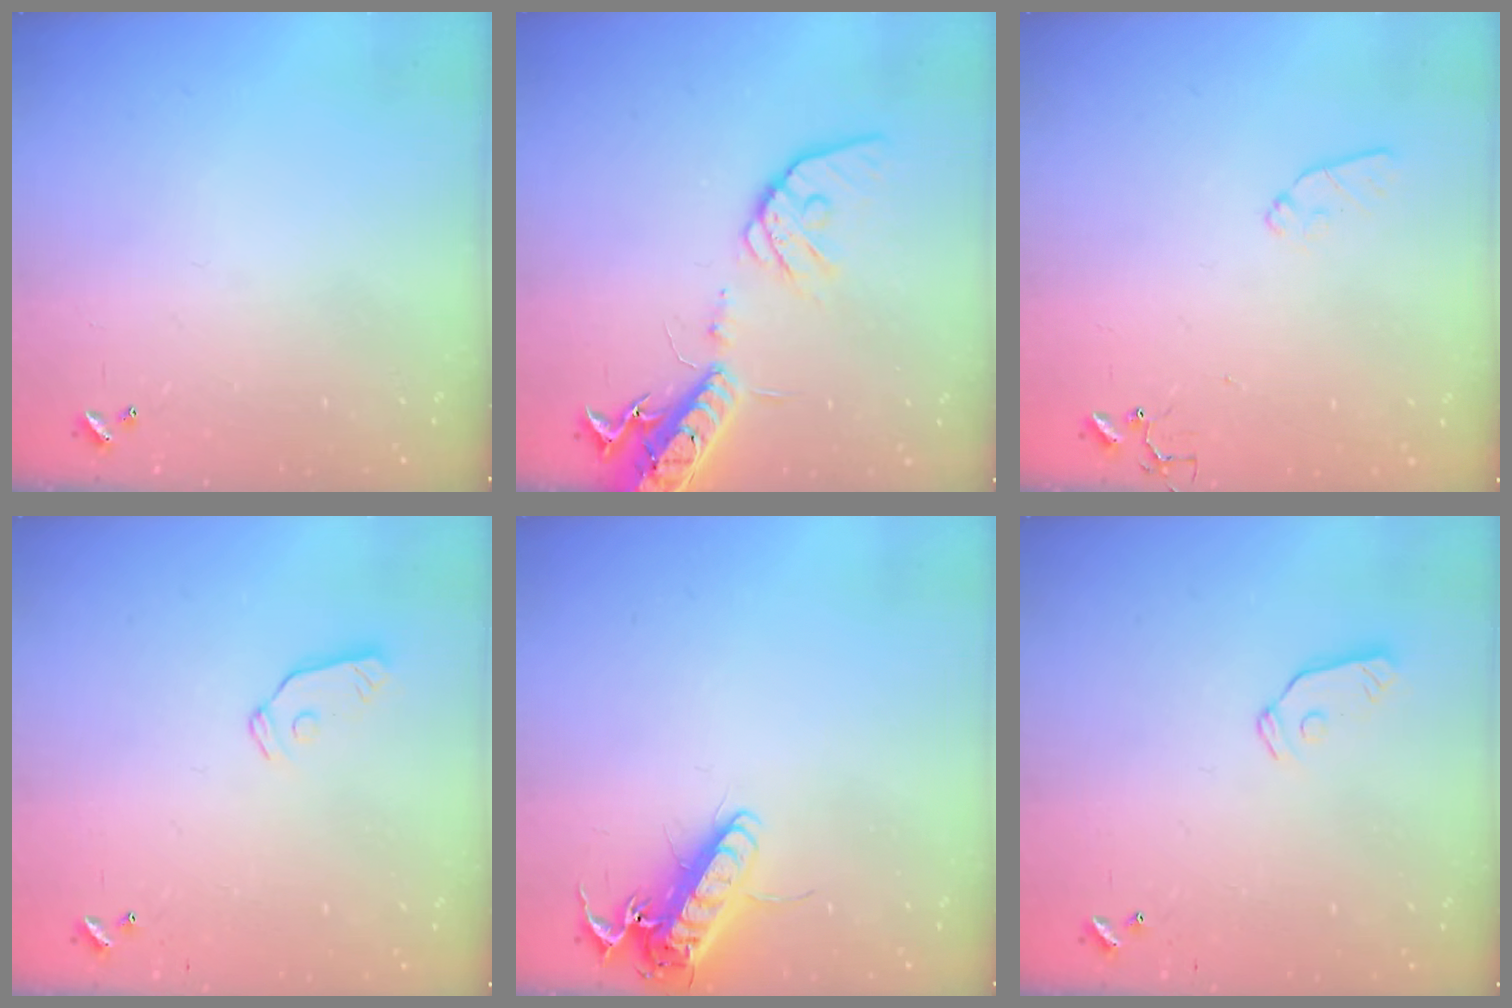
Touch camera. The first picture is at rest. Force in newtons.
{"total": 17.5, "press": 17.1, "slide": 3.5}
{"total": 7.6, "press": 7.6, "slide": 0.6}
{"total": 5.5, "press": 5.5, "slide": 0.2}
{"total": 13.4, "press": 13.2, "slide": 2.5}
{"total": 5.5, "press": 5.5, "slide": 0.2}